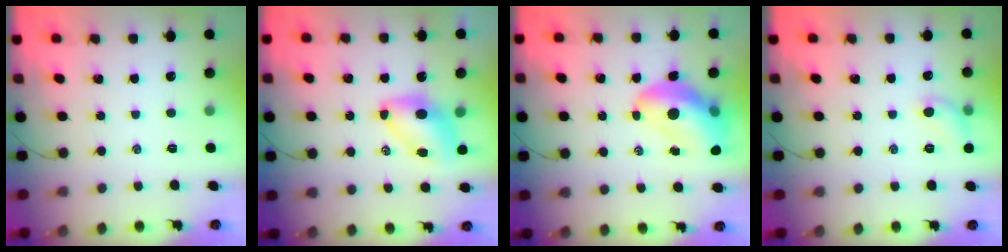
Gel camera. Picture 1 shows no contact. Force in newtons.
{"total": 7.2, "press": 7.1, "slide": 0.9}
{"total": 13.8, "press": 13.3, "slide": 3.7}
{"total": 5.9, "press": 5.8, "slide": 1.0}